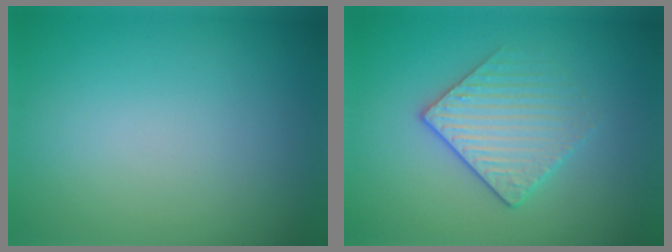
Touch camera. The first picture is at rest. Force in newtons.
{"total": 3.1, "press": 2.9, "slide": 1.2}